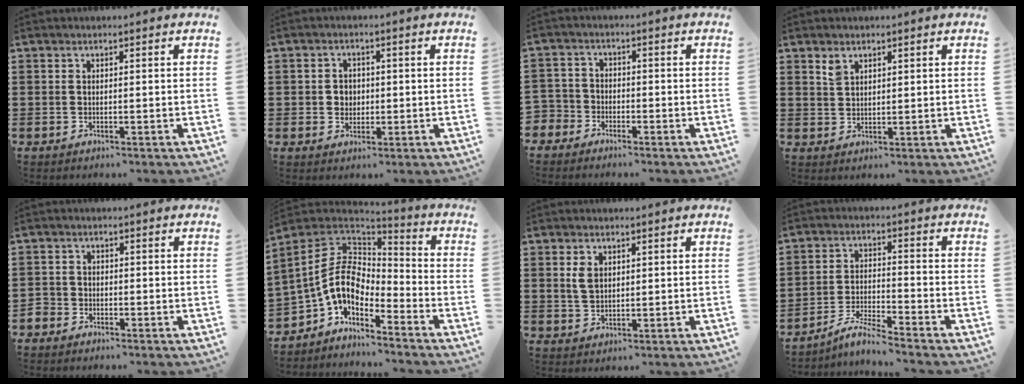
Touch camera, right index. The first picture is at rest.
{"total": 2.7, "force": [-0.1, 2.5, 0.8], "torque": [-0.025, 0.008, -0.006]}
{"total": 3.1, "force": [-2.4, 2.0, -0.2], "torque": [-0.018, 0.001, -0.057]}
{"total": 2.1, "force": [1.6, 1.1, 0.8], "torque": [-0.020, 0.003, 0.031]}
{"total": 2.1, "force": [-1.7, 1.2, 0.0], "torque": [-0.015, -0.001, -0.042]}
{"total": 9.5, "force": [-1.8, 6.4, 6.7], "torque": [-0.174, -0.005, -0.045]}
{"total": 3.0, "force": [0.9, 2.0, 2.1], "torque": [-0.047, 0.008, 0.016]}
{"total": 4.9, "force": [-4.5, 0.0, 1.7], "torque": [-0.045, -0.003, -0.091]}